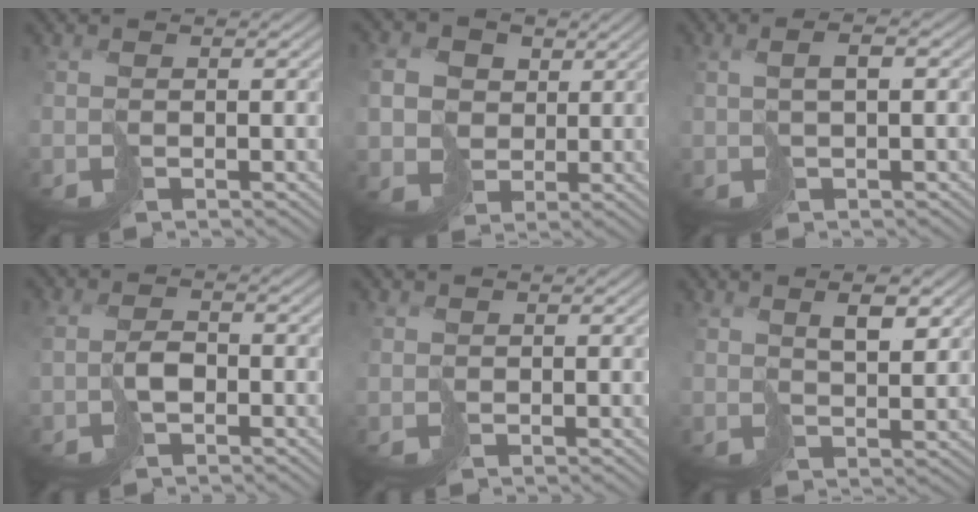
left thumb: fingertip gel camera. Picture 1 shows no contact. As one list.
[{"total": 6.8, "force": [1.6, 6.0, 2.6], "torque": [-0.100, 0.011, 0.028]}, {"total": 2.2, "force": [0.6, 0.5, 2.1], "torque": [-0.039, 0.007, 0.011]}, {"total": 2.2, "force": [-0.7, 1.5, 1.4], "torque": [-0.031, 0.004, -0.016]}, {"total": 0.9, "force": [0.4, 0.7, -0.3], "torque": [0.006, -0.004, 0.010]}, {"total": 3.9, "force": [2.7, 1.0, 2.6], "torque": [-0.043, -0.001, 0.053]}]